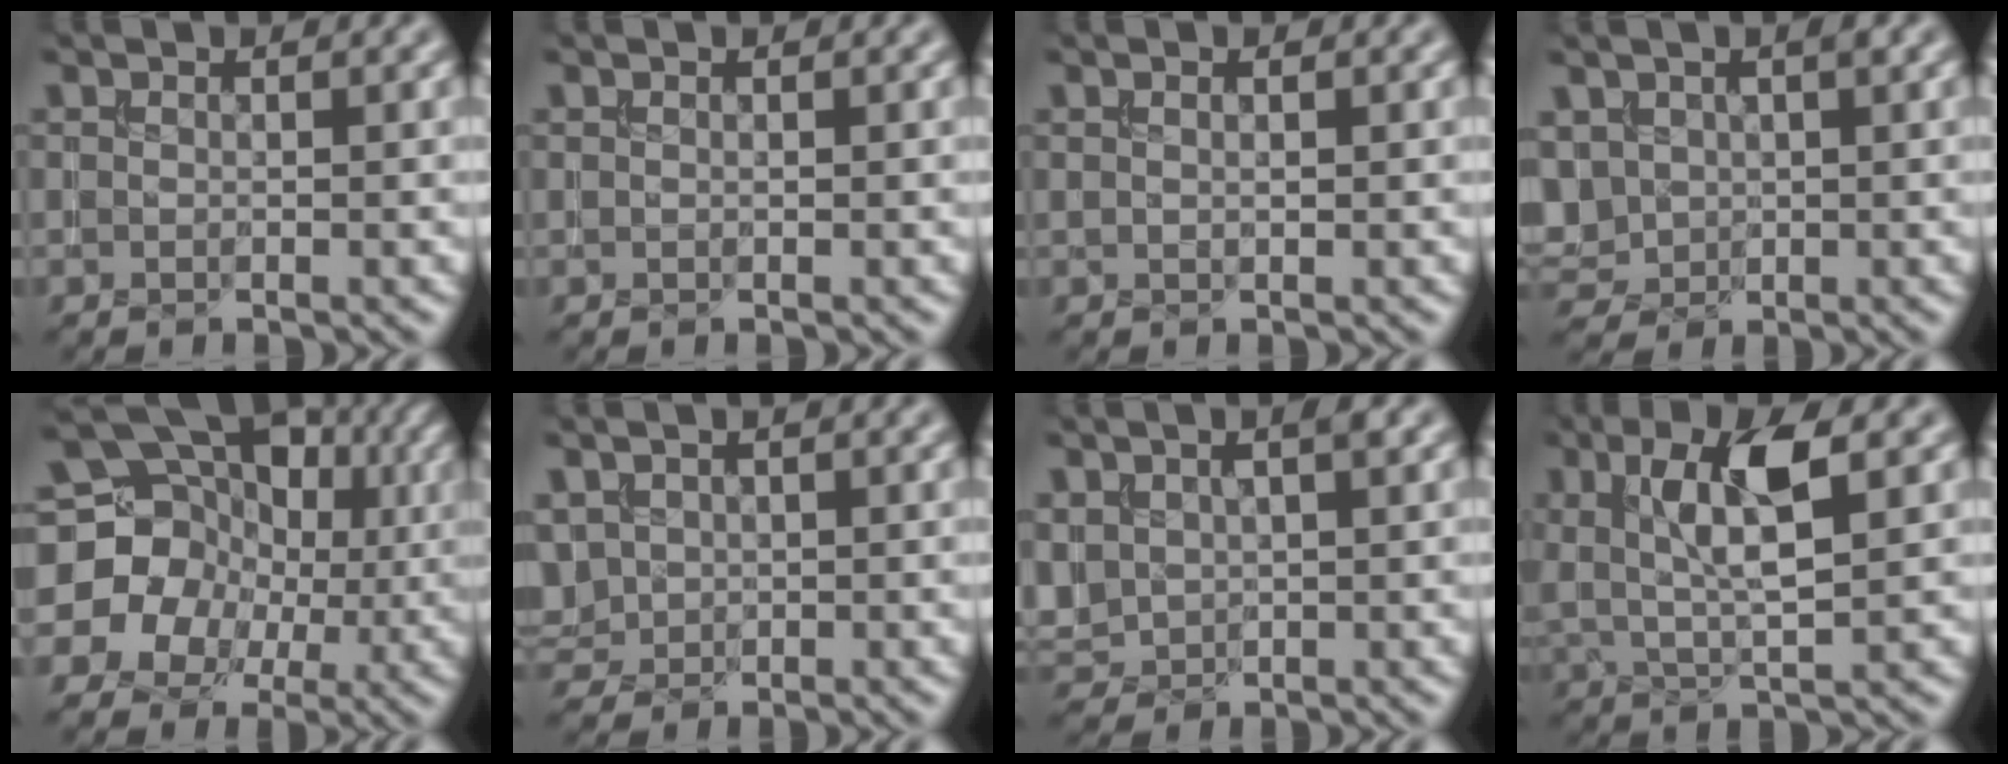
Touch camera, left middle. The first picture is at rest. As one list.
[{"total": 0.0}, {"total": 0.6, "force": [0.2, 0.2, 0.5], "torque": [-0.002, -0.005, 0.004]}, {"total": 3.5, "force": [0.4, 2.6, 2.3], "torque": [-0.050, 0.004, 0.011]}, {"total": 15.4, "force": [1.5, 13.5, 7.3], "torque": [-0.132, 0.022, 0.008]}, {"total": 2.8, "force": [0.4, 2.3, 1.5], "torque": [-0.043, 0.000, 0.018]}, {"total": 3.3, "force": [0.8, 2.3, 2.3], "torque": [-0.052, 0.003, 0.019]}, {"total": 6.3, "force": [1.8, 2.1, 5.6], "torque": [-0.101, 0.005, 0.034]}]